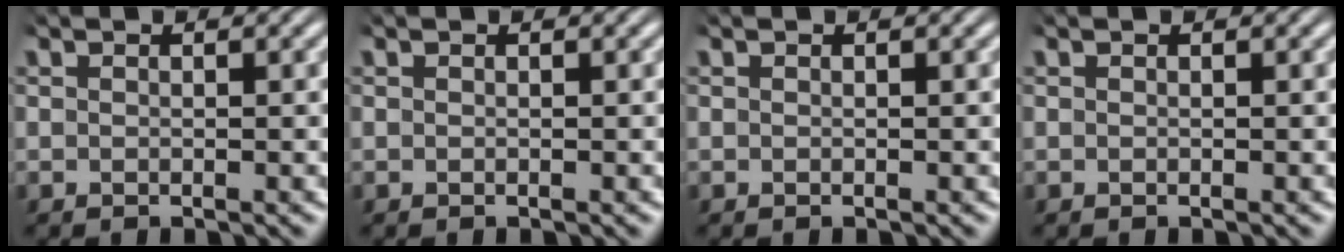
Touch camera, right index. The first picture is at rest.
{"total": 0.0}
{"total": 0.0}
{"total": 0.0}